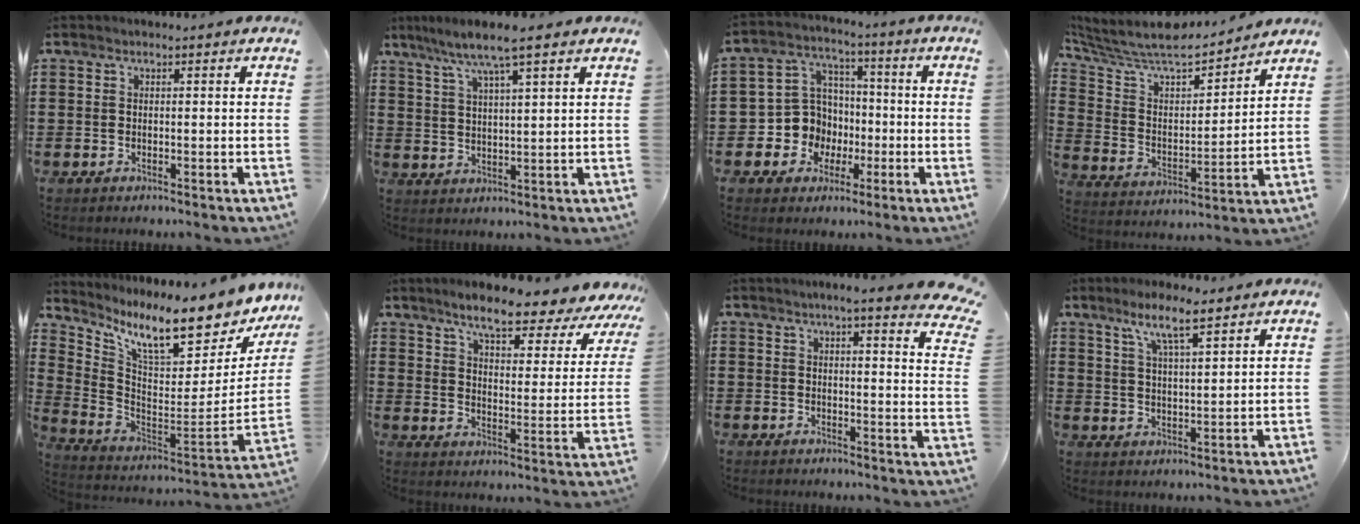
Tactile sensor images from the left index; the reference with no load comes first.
{"total": 6.5, "force": [4.7, 0.0, 4.4], "torque": [-0.099, -0.014, 0.079]}
{"total": 8.9, "force": [-1.5, 8.6, 2.1], "torque": [-0.086, 0.009, -0.023]}
{"total": 9.2, "force": [8.4, 1.9, 3.4], "torque": [-0.105, -0.058, 0.141]}
{"total": 11.1, "force": [8.5, 1.1, 7.0], "torque": [-0.139, -0.080, 0.134]}
{"total": 8.2, "force": [6.8, 1.1, 4.4], "torque": [-0.091, -0.040, 0.108]}
{"total": 4.7, "force": [3.9, -0.3, 2.7], "torque": [-0.060, -0.018, 0.063]}
{"total": 6.3, "force": [4.7, 0.8, 4.2], "torque": [-0.095, -0.005, 0.083]}